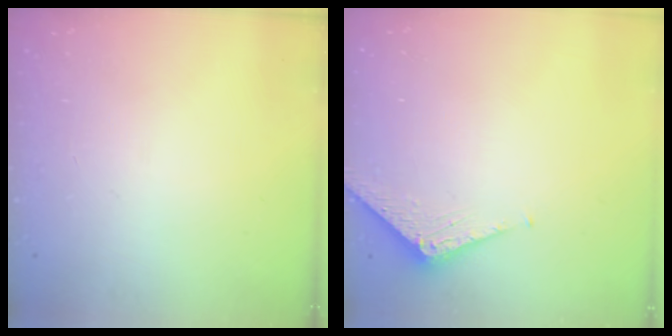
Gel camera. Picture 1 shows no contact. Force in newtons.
{"total": 3.5, "press": 3.5, "slide": 0.3}